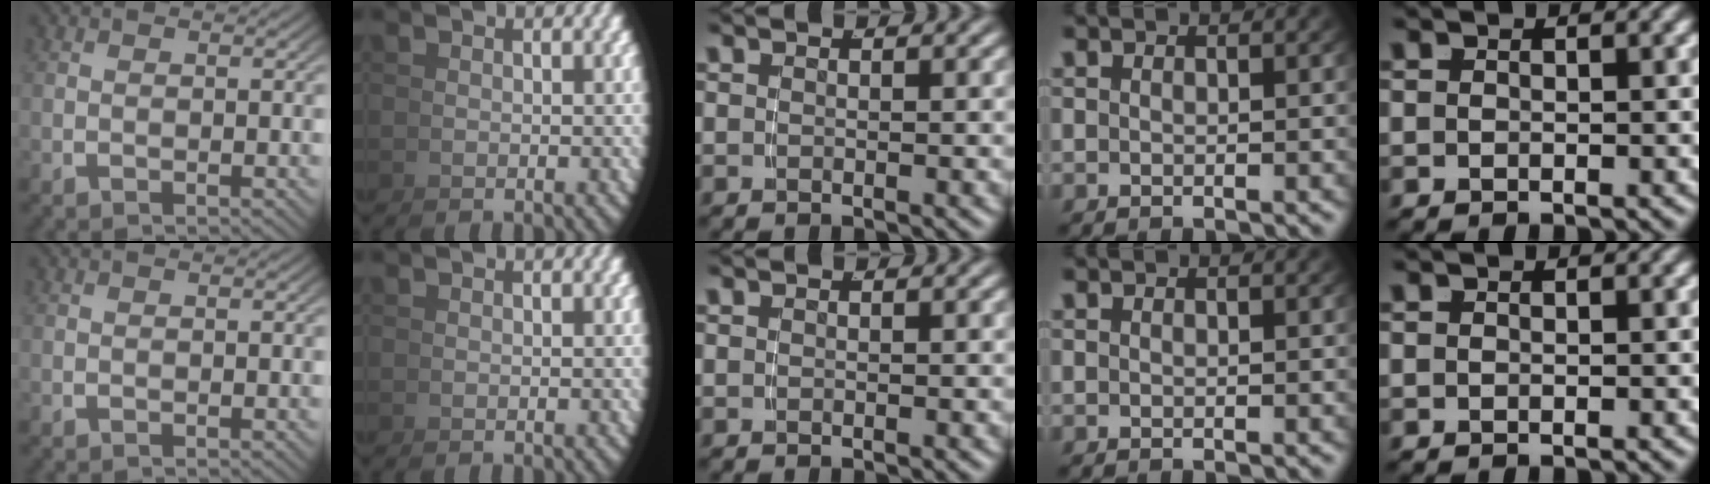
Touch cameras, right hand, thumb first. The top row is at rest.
{}